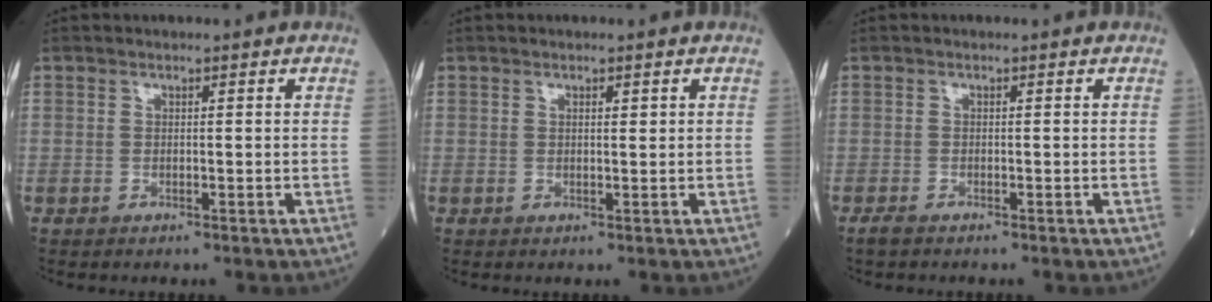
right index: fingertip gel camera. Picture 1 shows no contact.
{"total": 0.9, "force": [0.4, 0.2, 0.7], "torque": [-0.012, -0.001, 0.006]}
{"total": 1.2, "force": [-1.0, 0.3, 0.6], "torque": [-0.021, -0.004, -0.019]}